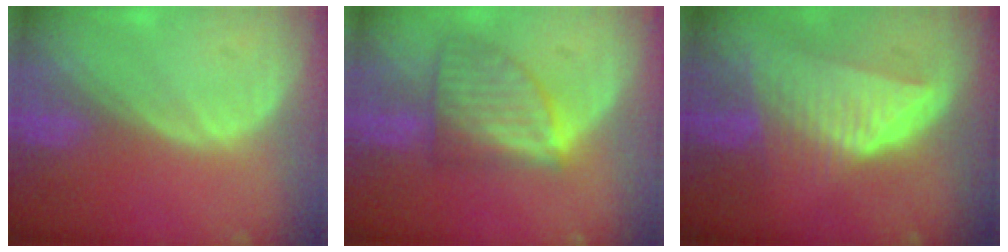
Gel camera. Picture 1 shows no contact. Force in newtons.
{"total": 7.4, "press": 6.8, "slide": 2.9}
{"total": 8.0, "press": 7.3, "slide": 3.4}